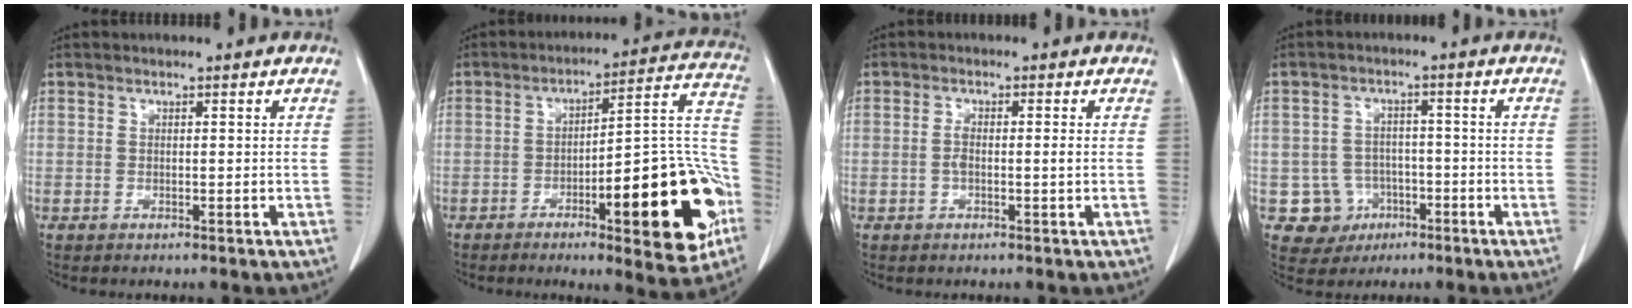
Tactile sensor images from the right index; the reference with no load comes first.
{"total": 21.4, "force": [-7.4, 4.2, 19.6], "torque": [-0.198, 0.026, -0.089]}
{"total": 2.2, "force": [-0.3, 0.3, 2.2], "torque": [-0.044, 0.001, -0.006]}
{"total": 6.1, "force": [-2.0, 5.7, 0.4], "torque": [-0.004, 0.012, -0.024]}